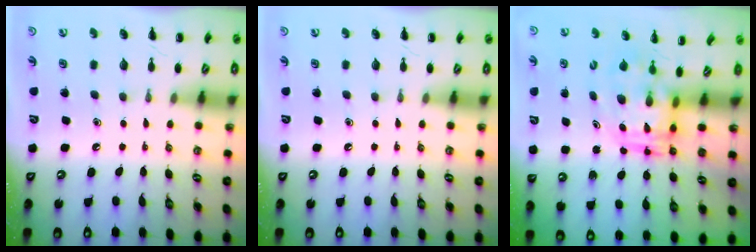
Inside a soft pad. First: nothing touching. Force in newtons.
{"total": 0.0}
{"total": 3.9, "press": 3.8, "slide": 0.8}